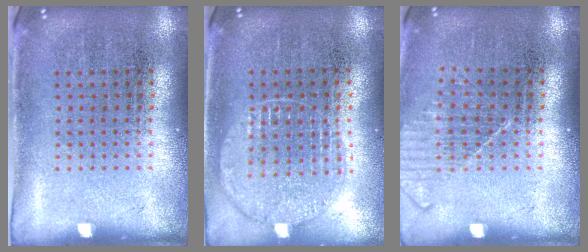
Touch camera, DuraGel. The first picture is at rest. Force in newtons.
{"total": 1.1, "press": 1.1, "slide": 0.1}
{"total": 1.2, "press": 1.2, "slide": 0.4}